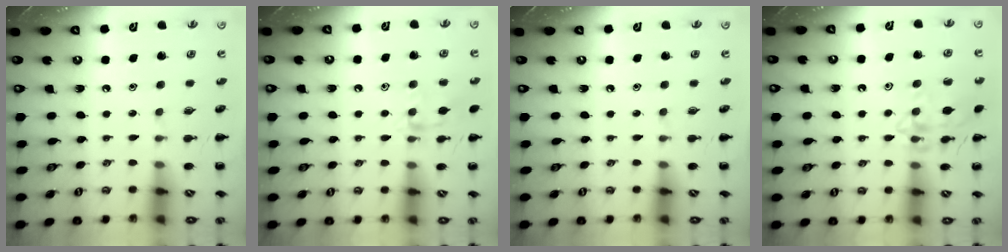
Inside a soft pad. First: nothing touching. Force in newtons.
{"total": 8.9, "press": 8.9, "slide": 0.7}
{"total": 0.0}
{"total": 13.5, "press": 13.5, "slide": 0.7}